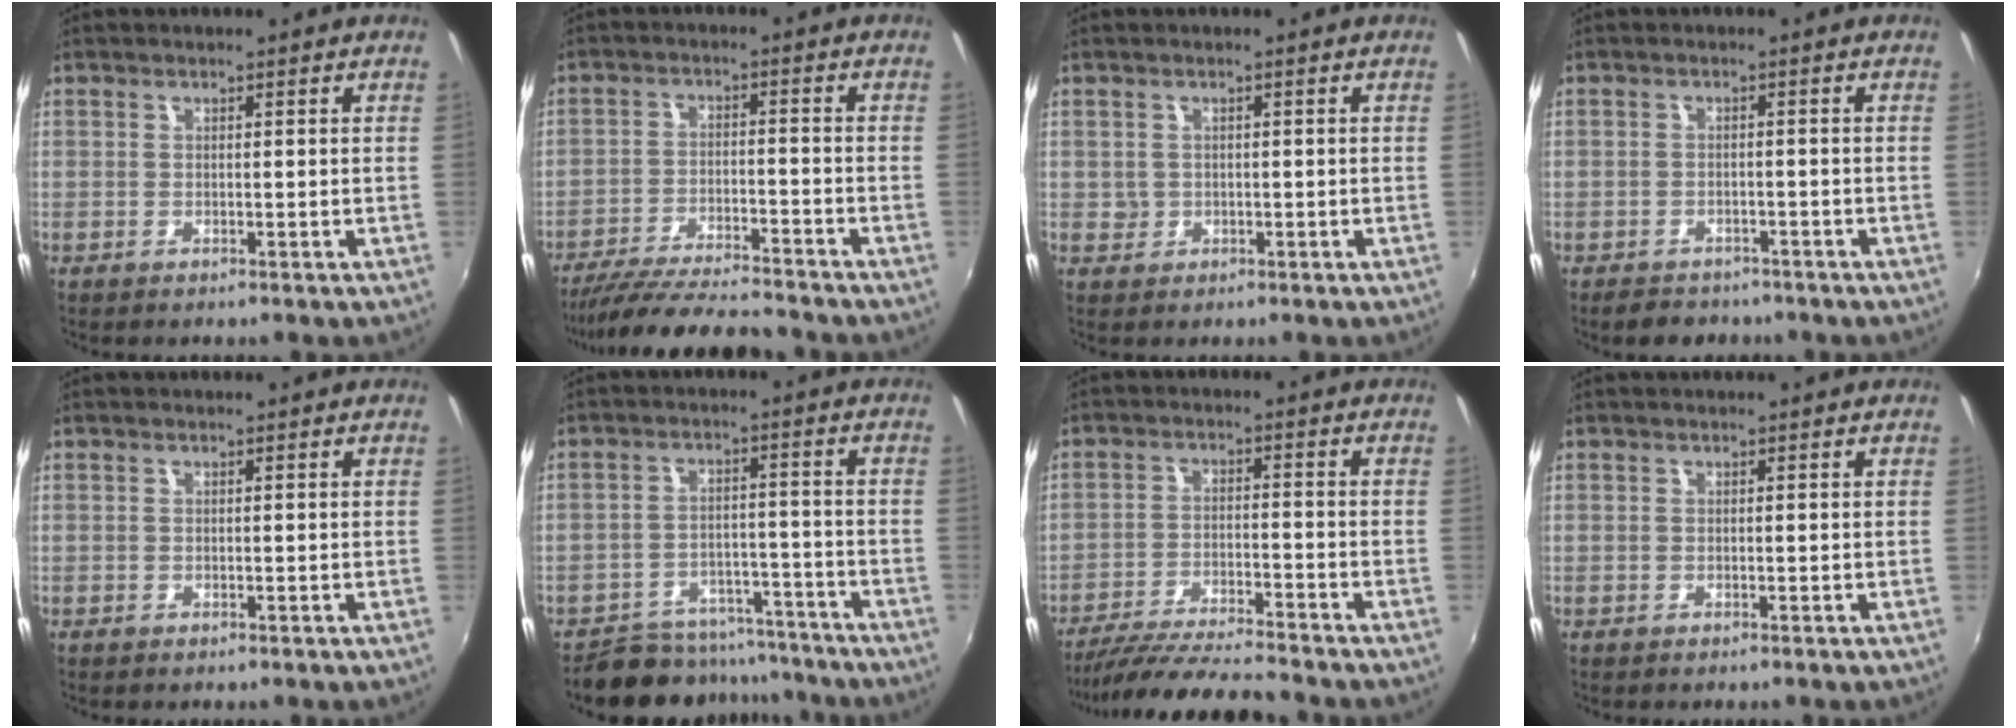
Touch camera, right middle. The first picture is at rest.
{"total": 15.0, "force": [-13.5, 1.6, 6.3], "torque": [-0.136, -0.023, -0.222]}
{"total": 2.1, "force": [-0.1, 2.0, 0.3], "torque": [-0.001, -0.001, 0.000]}
{"total": 4.8, "force": [-3.9, 2.6, 1.2], "torque": [-0.031, -0.003, -0.057]}
{"total": 0.0}
{"total": 13.3, "force": [-11.9, 5.3, 2.8], "torque": [-0.069, 0.021, -0.158]}
{"total": 13.6, "force": [-12.3, 0.5, 5.7], "torque": [-0.126, -0.022, -0.208]}
{"total": 0.0}